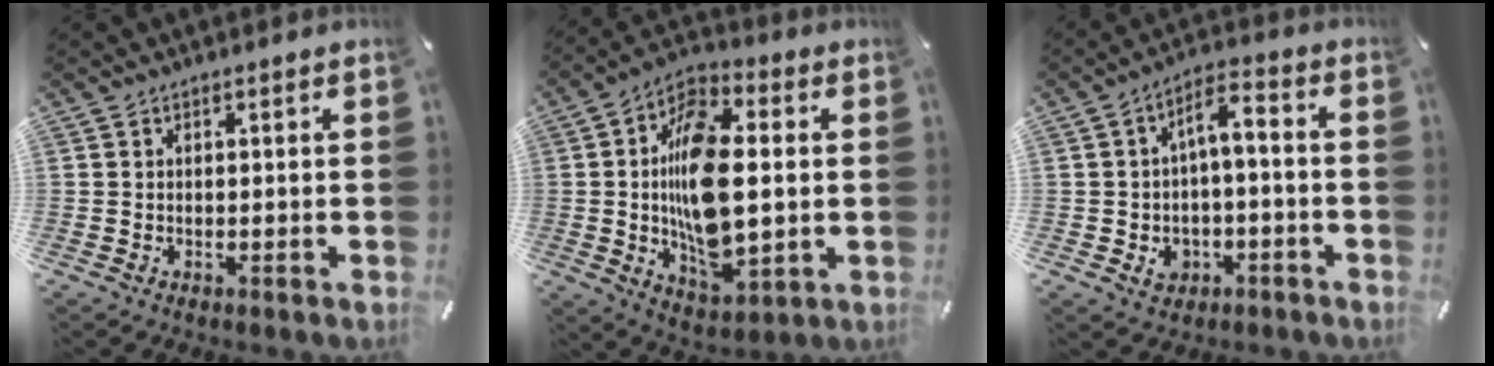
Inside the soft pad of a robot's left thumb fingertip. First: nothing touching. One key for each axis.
{"total": 17.4, "fx": -0.3, "fy": 10.2, "fz": 14.1, "tx": -0.266, "ty": -0.003, "tz": -0.007}
{"total": 7.0, "fx": -1.4, "fy": 4.8, "fz": 5.0, "tx": -0.080, "ty": 0.009, "tz": -0.024}